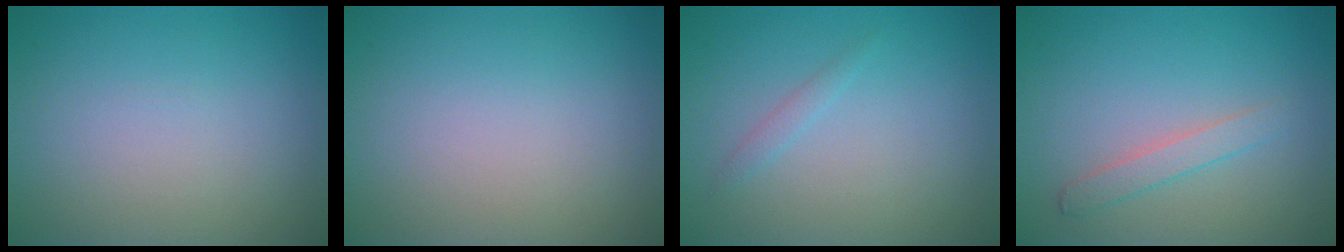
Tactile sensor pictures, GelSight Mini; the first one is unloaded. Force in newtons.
{"total": 0.0}
{"total": 0.9, "press": 0.9, "slide": 0.1}
{"total": 1.7, "press": 1.7, "slide": 0.1}